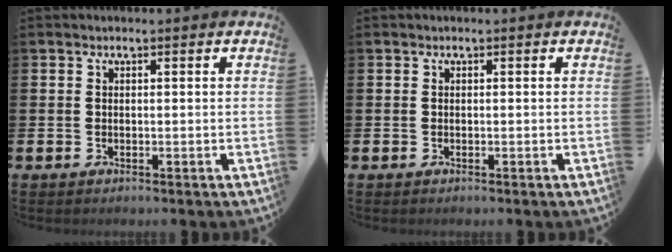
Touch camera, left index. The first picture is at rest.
{"total": 0.0}